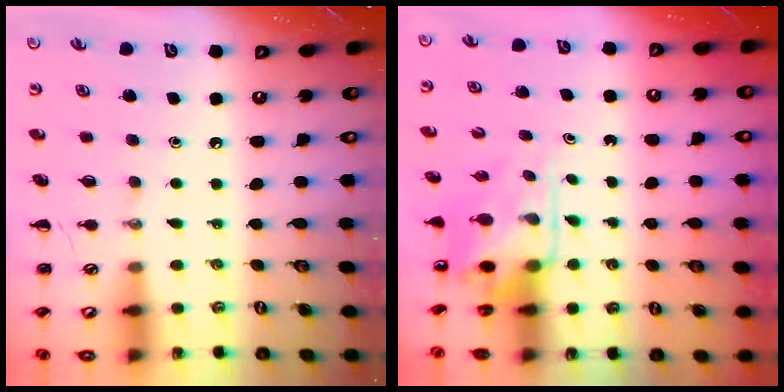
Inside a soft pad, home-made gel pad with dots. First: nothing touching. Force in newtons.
{"total": 4.2, "press": 4.2, "slide": 0.6}